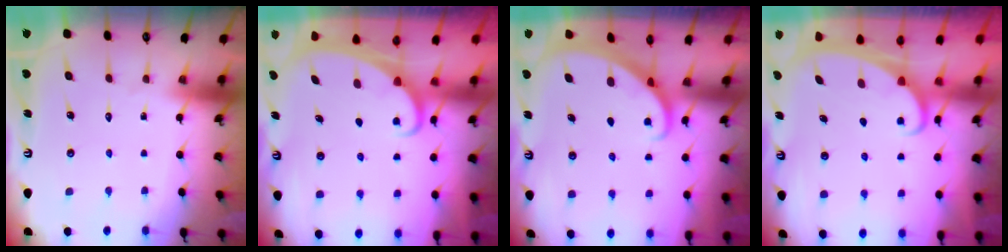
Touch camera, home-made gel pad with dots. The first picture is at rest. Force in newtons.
{"total": 1.9, "press": 1.9, "slide": 0.3}
{"total": 1.8, "press": 1.8, "slide": 0.0}
{"total": 2.4, "press": 2.4, "slide": 0.3}